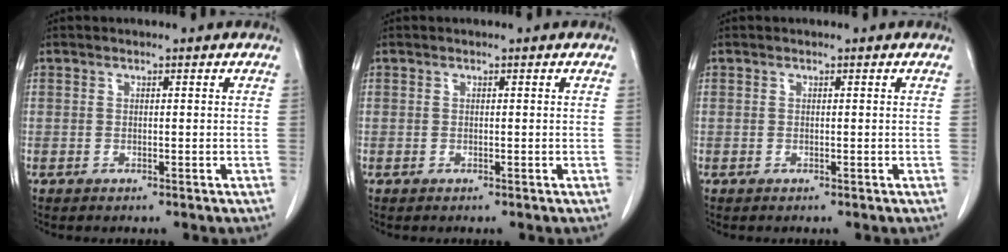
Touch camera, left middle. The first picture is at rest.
{"total": 0.0}
{"total": 0.0}